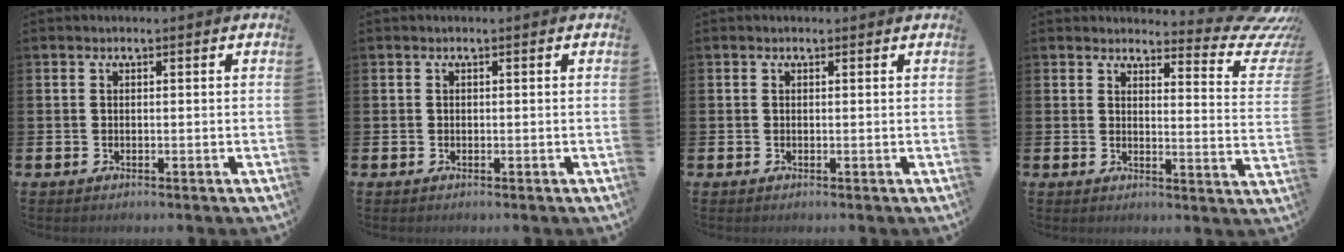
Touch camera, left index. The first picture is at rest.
{"total": 0.0}
{"total": 0.0}
{"total": 5.0, "force": [4.4, 1.5, 1.8], "torque": [-0.007, -0.051, 0.064]}